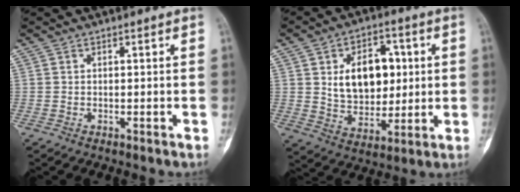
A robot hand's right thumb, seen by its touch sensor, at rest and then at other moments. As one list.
[{"total": 14.0, "force": [2.6, 9.5, 9.9], "torque": [-0.109, -0.006, 0.049]}]